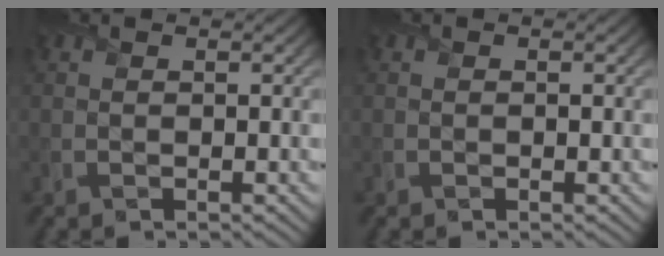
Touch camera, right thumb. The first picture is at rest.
{"total": 0.0}